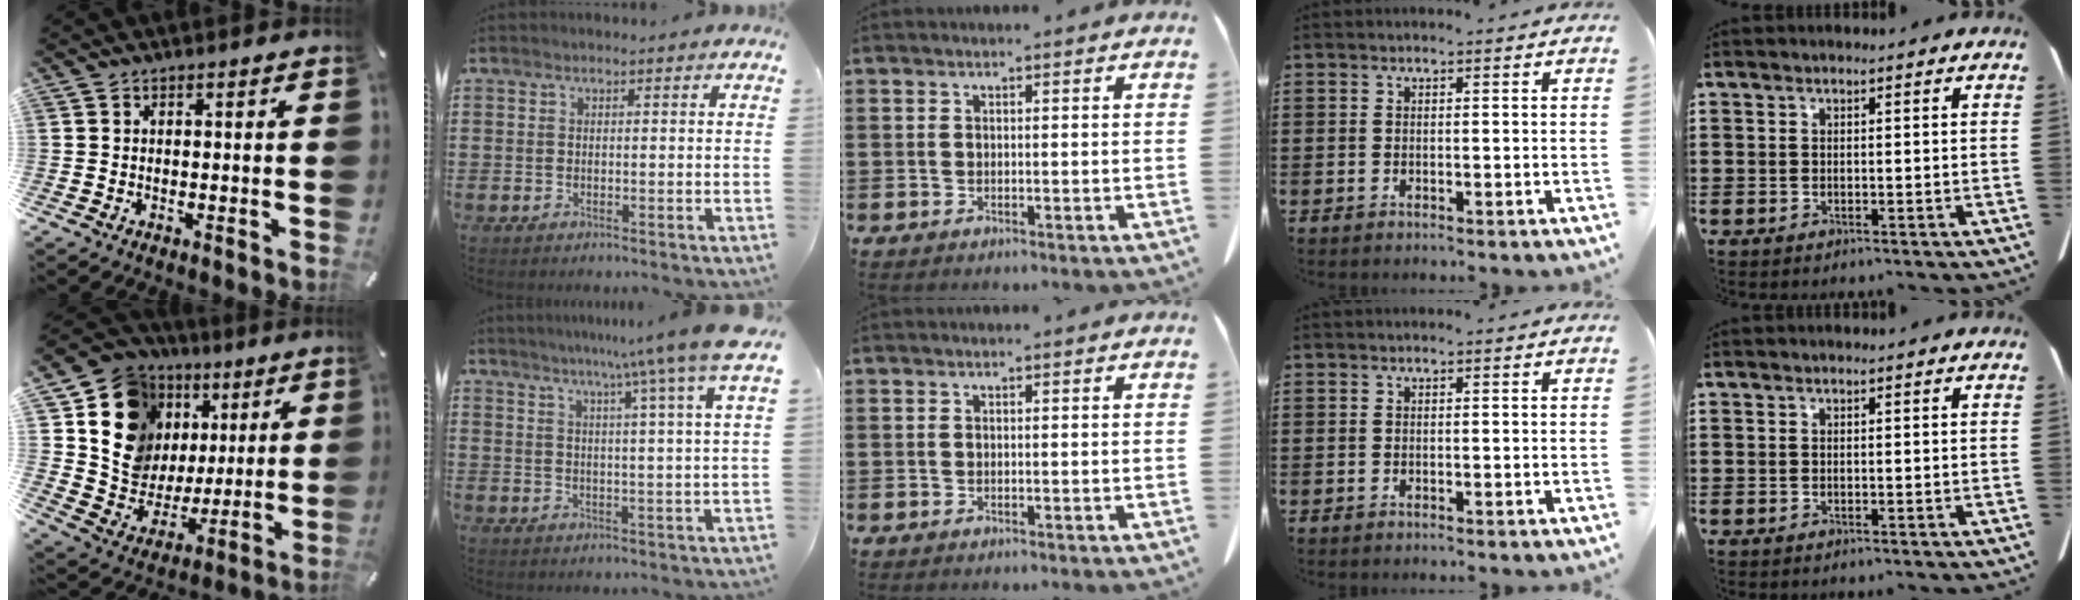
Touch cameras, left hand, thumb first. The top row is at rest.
{"thumb": {"total": 14.4, "force": [5.7, 12.8, 3.4], "torque": [-0.067, -0.042, 0.118]}, "index": {"total": 8.3, "force": [5.7, -1.8, 5.7], "torque": [-0.113, -0.027, 0.087]}}